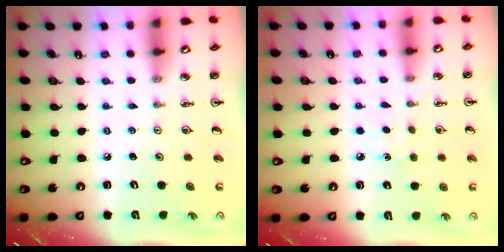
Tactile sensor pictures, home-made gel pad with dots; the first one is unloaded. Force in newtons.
{"total": 3.9, "press": 3.8, "slide": 0.5}